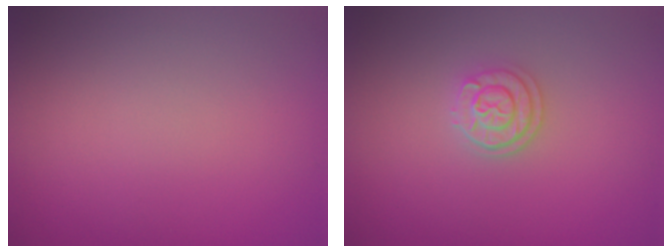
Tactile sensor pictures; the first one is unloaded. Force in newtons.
{"total": 2.2, "press": 2.1, "slide": 0.9}